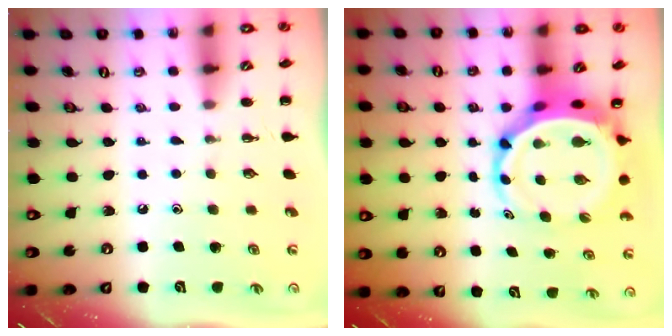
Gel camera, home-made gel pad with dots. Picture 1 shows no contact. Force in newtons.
{"total": 6.6, "press": 6.3, "slide": 2.0}